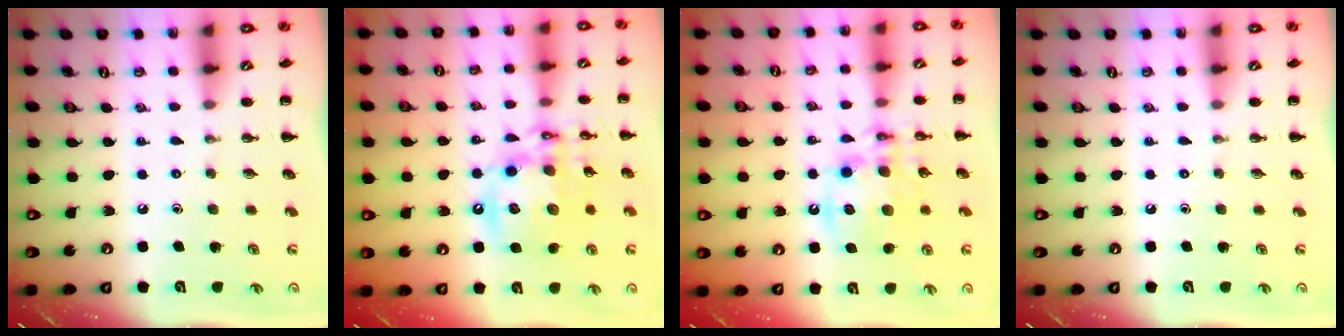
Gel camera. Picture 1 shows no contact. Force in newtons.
{"total": 16.7, "press": 16.4, "slide": 3.3}
{"total": 12.7, "press": 12.4, "slide": 2.9}
{"total": 0.0}